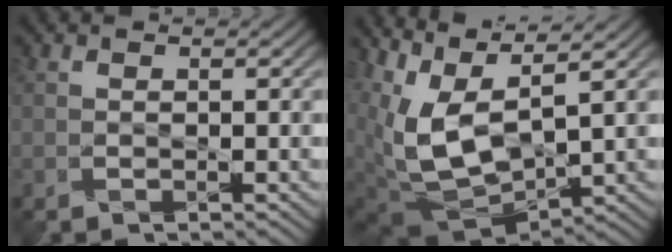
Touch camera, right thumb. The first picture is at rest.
{"total": 12.5, "force": [3.0, 5.1, 11.0], "torque": [-0.264, -0.002, 0.075]}